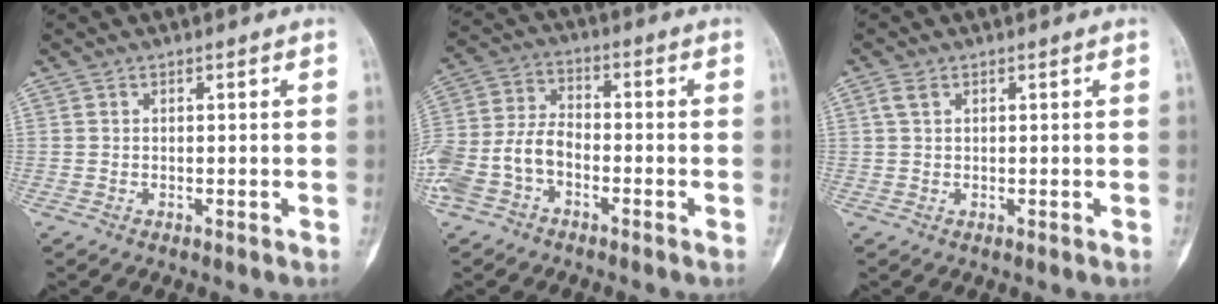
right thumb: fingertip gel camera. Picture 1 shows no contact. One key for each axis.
{"total": 11.6, "fx": -4.3, "fy": 7.7, "fz": 7.6, "tx": -0.165, "ty": 0.034, "tz": -0.089}
{"total": 1.7, "fx": 0.7, "fy": 1.1, "fz": 1.2, "tx": -0.030, "ty": 0.009, "tz": 0.019}